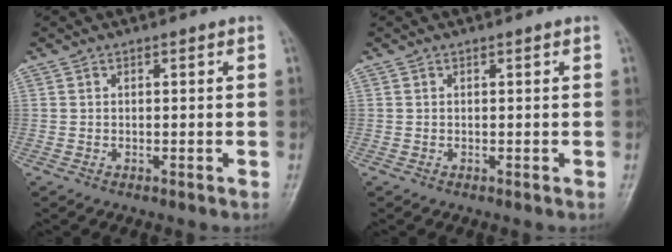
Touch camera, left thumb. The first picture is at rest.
{"total": 0.0}